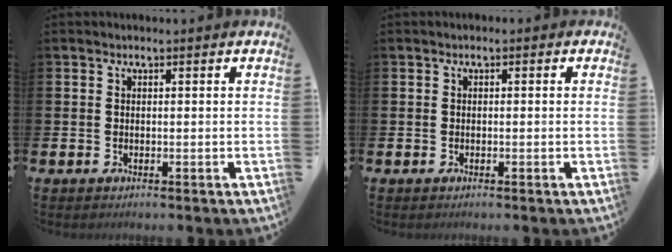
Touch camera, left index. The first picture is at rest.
{"total": 0.6, "force": [-0.3, 0.4, 0.1], "torque": [-0.002, 0.004, -0.009]}